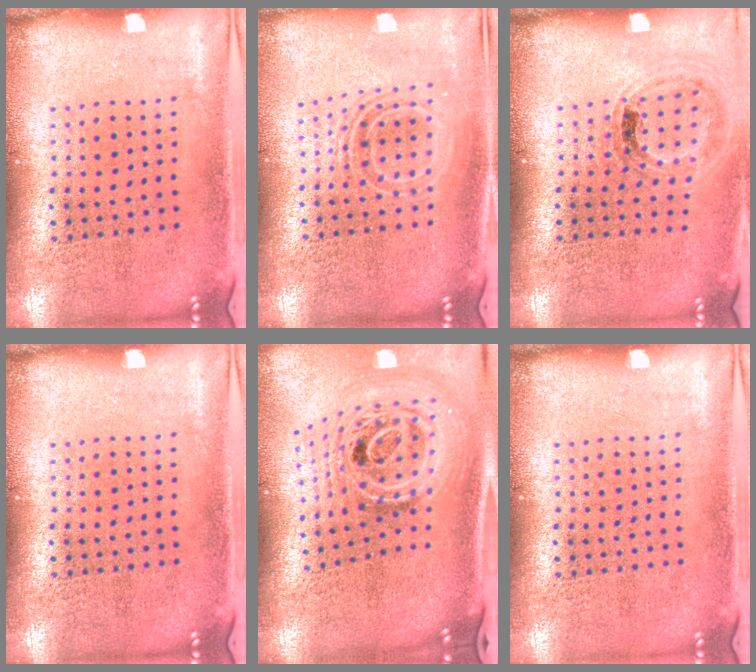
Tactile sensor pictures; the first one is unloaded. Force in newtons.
{"total": 1.8, "press": 1.3, "slide": 1.1}
{"total": 1.0, "press": 1.0, "slide": 0.1}
{"total": 0.0}
{"total": 3.1, "press": 2.1, "slide": 2.3}
{"total": 0.0}